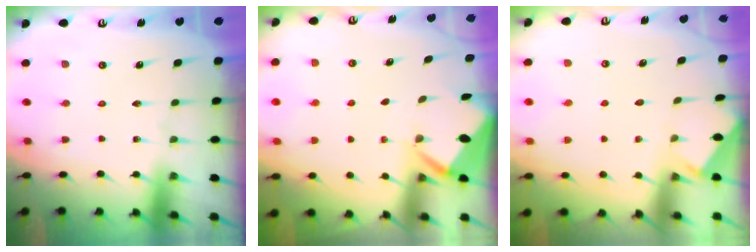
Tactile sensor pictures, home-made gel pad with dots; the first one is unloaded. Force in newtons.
{"total": 2.6, "press": 2.6, "slide": 0.3}
{"total": 1.9, "press": 1.9, "slide": 0.3}